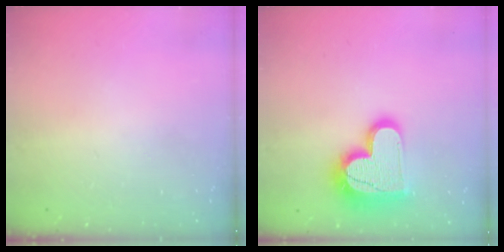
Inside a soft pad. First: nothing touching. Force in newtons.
{"total": 19.2, "press": 19.1, "slide": 1.6}